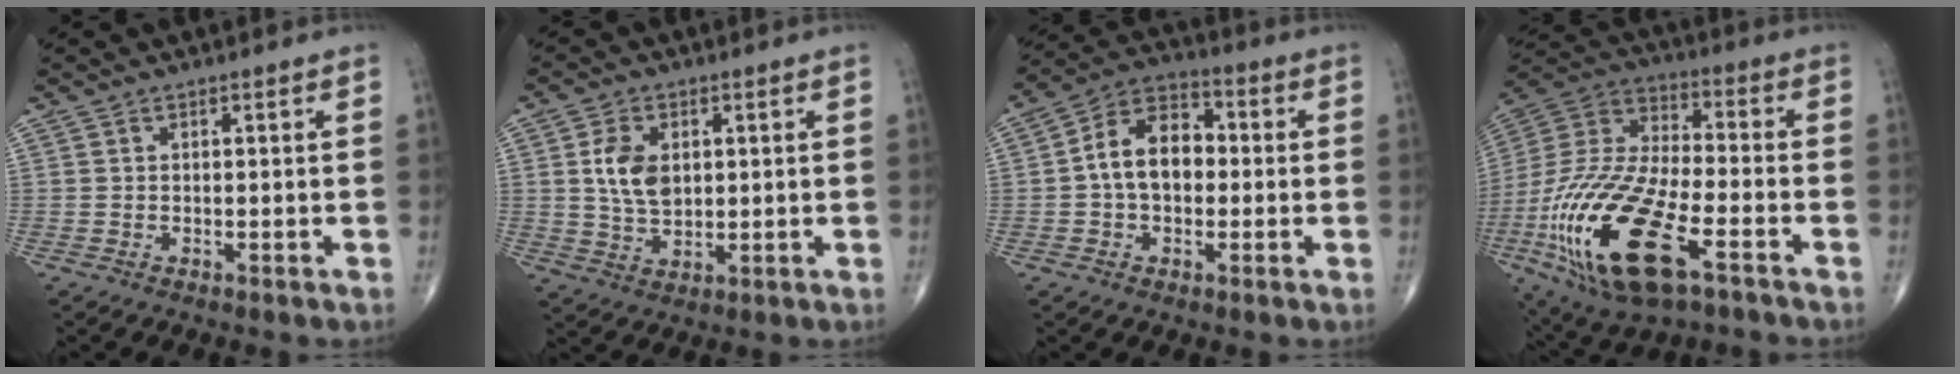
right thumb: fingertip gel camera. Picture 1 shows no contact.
{"total": 7.8, "force": [1.5, 5.1, 5.6], "torque": [-0.094, -0.009, 0.033]}
{"total": 11.2, "force": [0.0, 7.6, 8.2], "torque": [-0.124, 0.030, -0.012]}
{"total": 27.0, "force": [-10.7, 11.0, 22.2], "torque": [-0.517, 0.005, -0.189]}